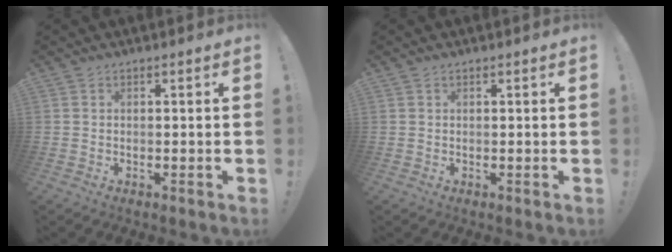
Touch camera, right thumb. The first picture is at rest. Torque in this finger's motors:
{"motor_torque": [-0.09, 0.23, -0.20, 0.05, 0.04]}